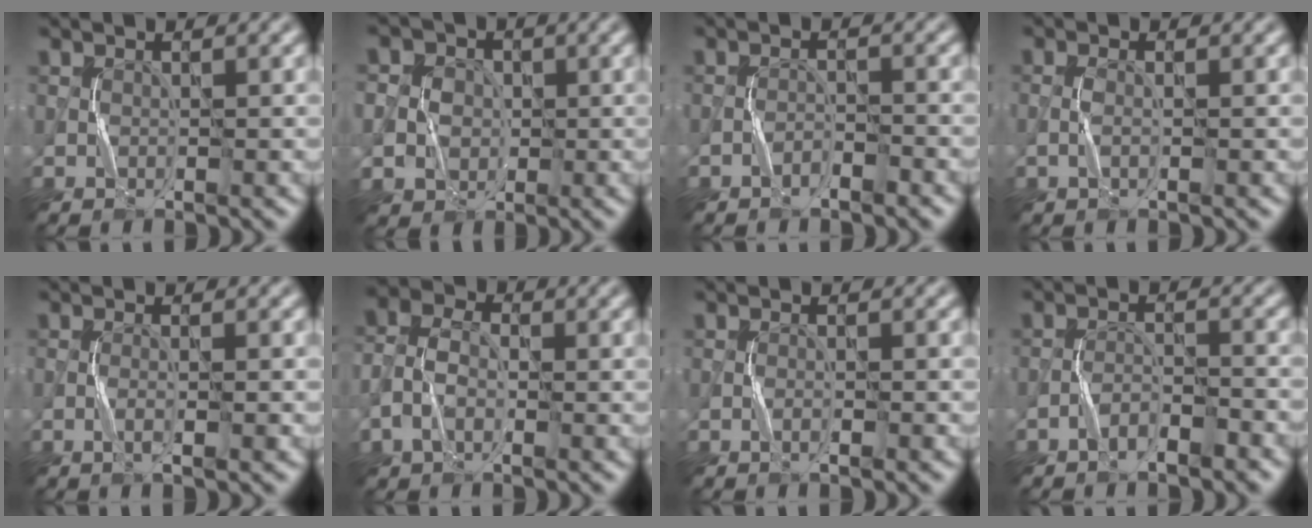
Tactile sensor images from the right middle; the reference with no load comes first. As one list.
[{"total": 5.2, "force": [0.0, 5.0, 1.6], "torque": [-0.022, 0.031, -0.017]}, {"total": 1.2, "force": [-1.1, 0.2, 0.5], "torque": [-0.009, 0.006, -0.018]}, {"total": 0.8, "force": [-0.2, 0.1, 0.7], "torque": [-0.020, 0.002, -0.006]}, {"total": 1.2, "force": [-0.6, -0.1, 1.1], "torque": [-0.025, 0.002, -0.011]}, {"total": 3.6, "force": [-1.0, 2.5, 2.4], "torque": [-0.061, 0.006, -0.029]}, {"total": 0.8, "force": [-0.5, -0.1, 0.6], "torque": [-0.012, 0.004, -0.009]}, {"total": 2.3, "force": [-1.8, 0.5, 1.4], "torque": [-0.025, 0.008, -0.033]}]